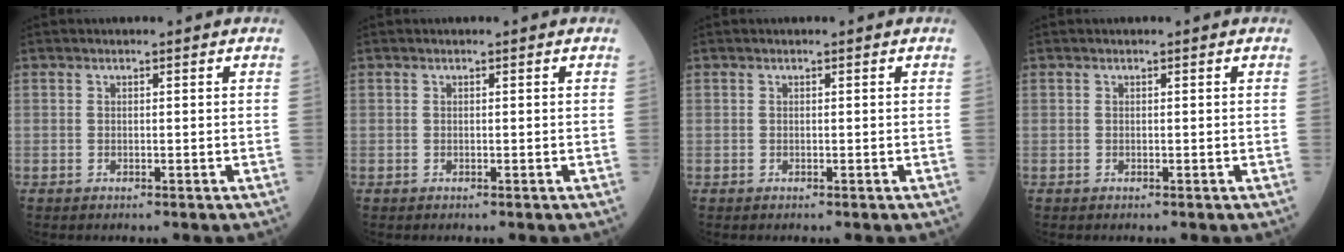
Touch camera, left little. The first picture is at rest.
{"total": 0.0}
{"total": 0.0}
{"total": 0.0}